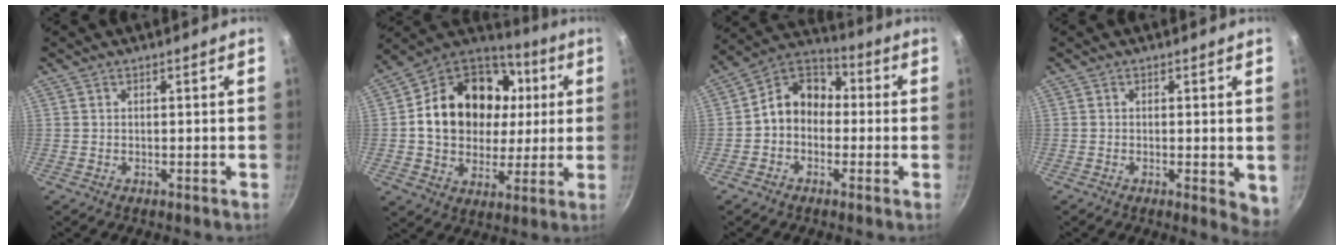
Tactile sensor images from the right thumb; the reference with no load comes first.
{"total": 23.2, "force": [3.5, 18.3, 13.7], "torque": [-0.216, 0.029, 0.059]}
{"total": 10.1, "force": [-0.8, 8.1, 5.9], "torque": [-0.060, 0.043, -0.039]}
{"total": 4.2, "force": [-0.4, 1.6, 3.8], "torque": [-0.045, -0.011, -0.006]}